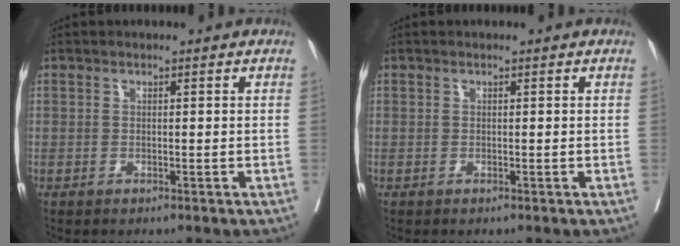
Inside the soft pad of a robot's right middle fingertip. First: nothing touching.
{"total": 0.0}